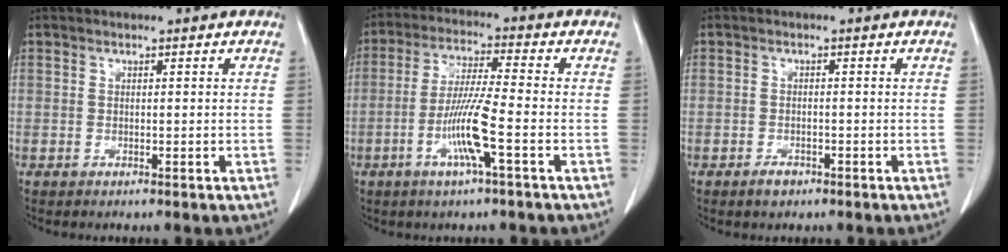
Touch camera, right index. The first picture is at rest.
{"total": 8.9, "force": [-3.1, -0.2, 8.3], "torque": [-0.164, -0.008, -0.063]}
{"total": 1.7, "force": [-1.1, 1.2, 0.6], "torque": [-0.010, 0.003, -0.015]}